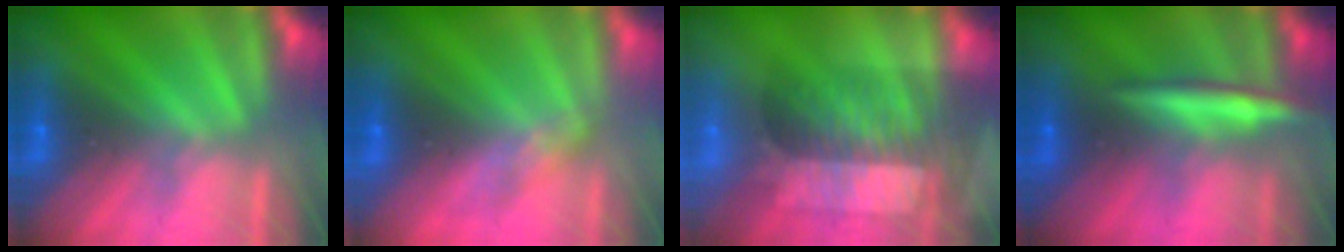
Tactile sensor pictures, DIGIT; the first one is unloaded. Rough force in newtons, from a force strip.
{"total": 2.8}
{"total": 3.3}
{"total": 2.7}